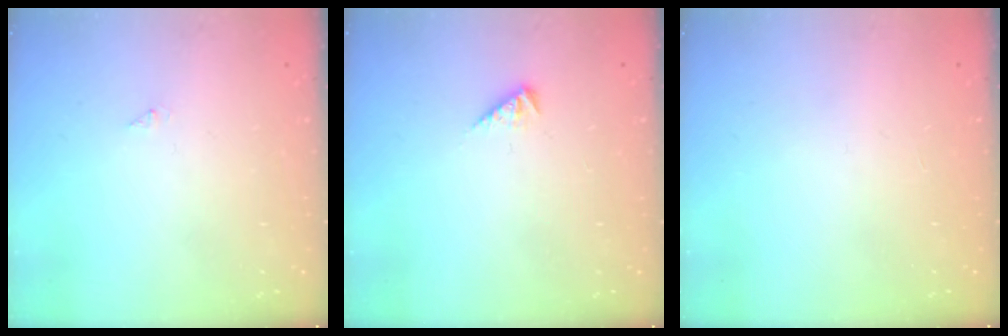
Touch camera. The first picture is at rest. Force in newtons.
{"total": 2.7, "press": 2.7, "slide": 0.6}
{"total": 0.0}